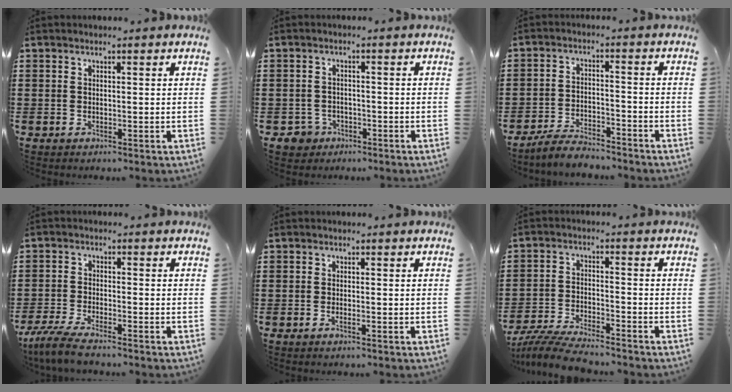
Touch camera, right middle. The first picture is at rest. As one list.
[{"total": 2.7, "force": [-2.1, 1.7, 0.4], "torque": [-0.022, 0.000, -0.046]}, {"total": 5.2, "force": [-4.9, 0.7, 1.4], "torque": [-0.030, 0.005, -0.100]}, {"total": 5.0, "force": [-4.4, 0.4, 2.3], "torque": [-0.065, -0.013, -0.092]}, {"total": 0.7, "force": [-0.4, 0.1, 0.6], "torque": [-0.013, -0.004, -0.006]}, {"total": 6.6, "force": [-6.3, 0.4, 1.9], "torque": [-0.045, 0.000, -0.124]}]